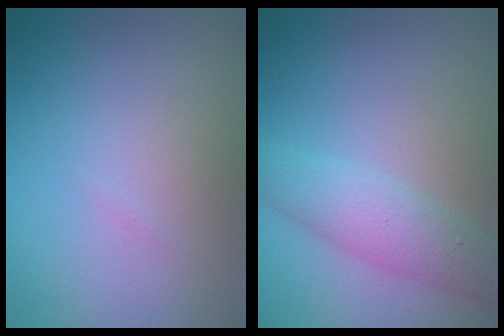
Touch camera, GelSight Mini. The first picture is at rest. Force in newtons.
{"total": 3.8, "press": 3.8, "slide": 0.1}